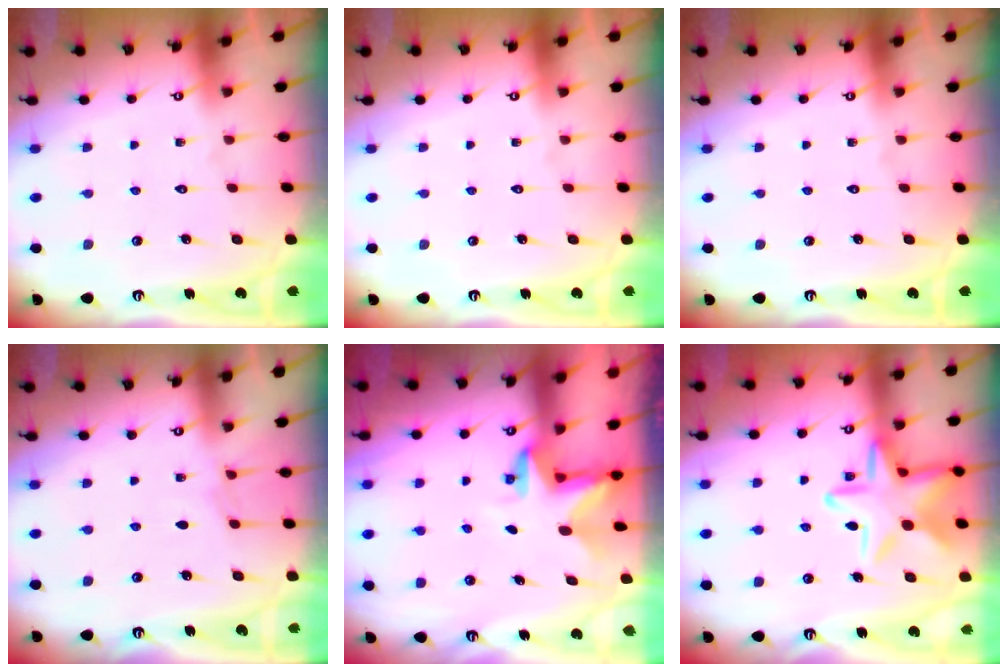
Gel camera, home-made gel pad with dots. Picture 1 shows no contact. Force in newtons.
{"total": 0.0}
{"total": 0.0}
{"total": 2.3, "press": 2.3, "slide": 0.4}
{"total": 2.8, "press": 2.8, "slide": 0.2}
{"total": 17.7, "press": 17.7, "slide": 1.0}